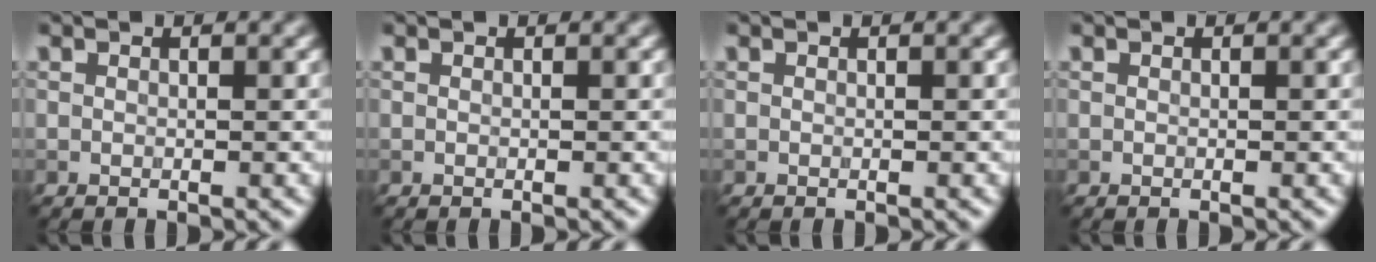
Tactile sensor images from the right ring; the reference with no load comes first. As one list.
[{"total": 0.0}, {"total": 0.0}, {"total": 0.0}]